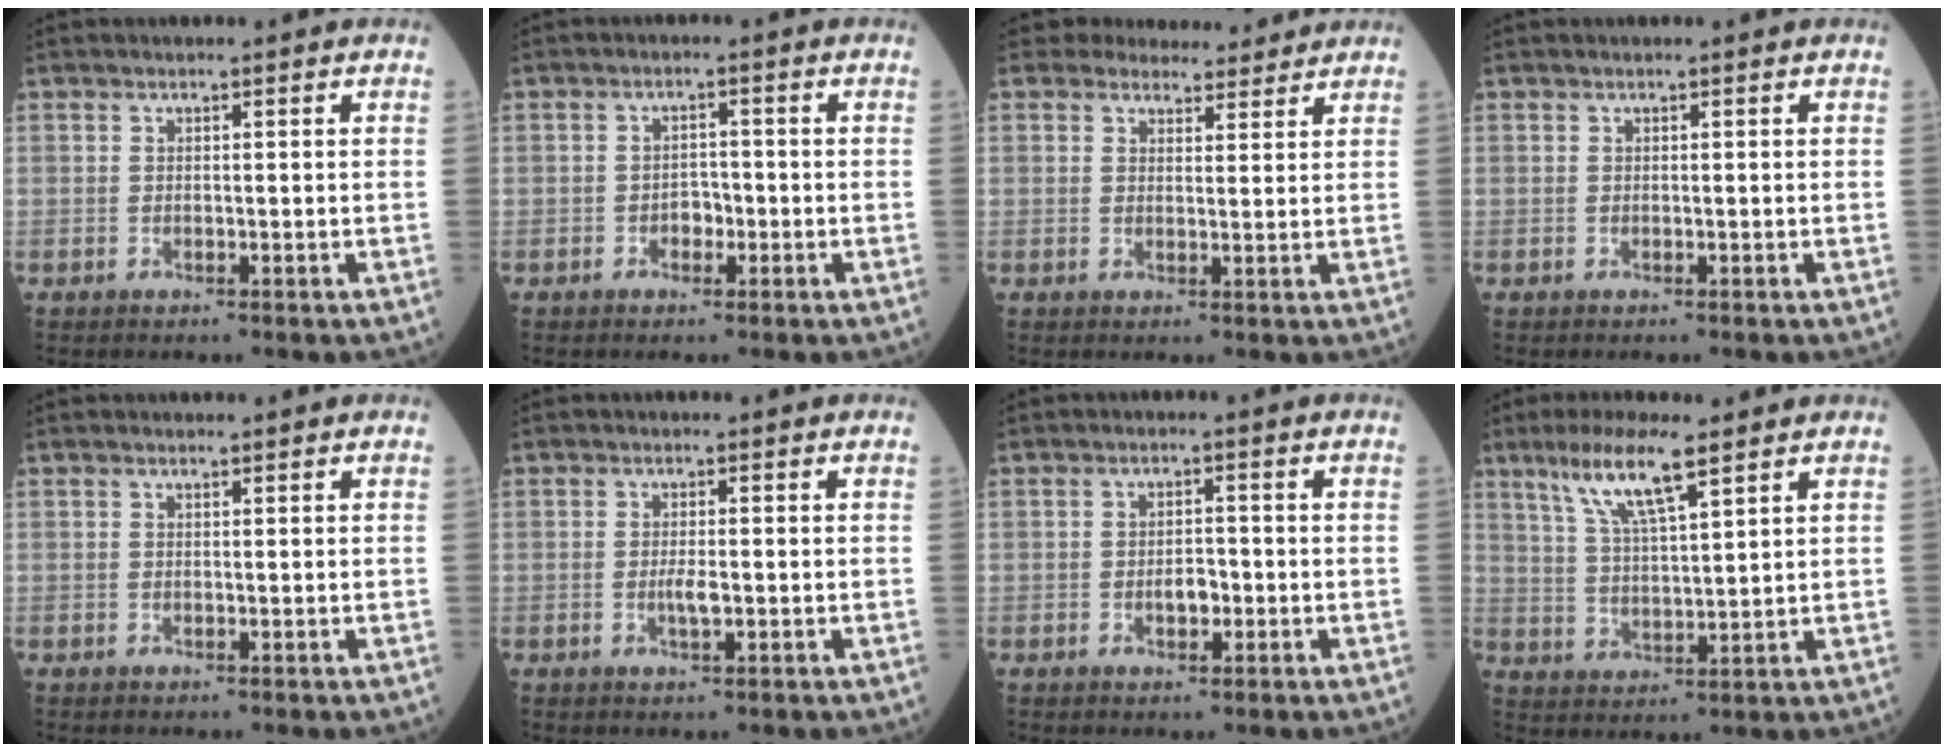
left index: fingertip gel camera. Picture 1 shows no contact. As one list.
[{"total": 2.4, "force": [-1.1, 1.5, 1.5], "torque": [-0.019, 0.005, -0.020]}, {"total": 6.8, "force": [6.4, 2.3, 0.5], "torque": [0.008, 0.004, 0.072]}, {"total": 0.0}, {"total": 0.0}, {"total": 2.2, "force": [-0.6, 0.5, 2.1], "torque": [-0.043, -0.002, -0.011]}, {"total": 2.9, "force": [-1.0, 1.5, 2.2], "torque": [-0.036, 0.002, -0.016]}, {"total": 8.6, "force": [5.4, 0.9, 6.6], "torque": [-0.134, 0.006, 0.105]}]